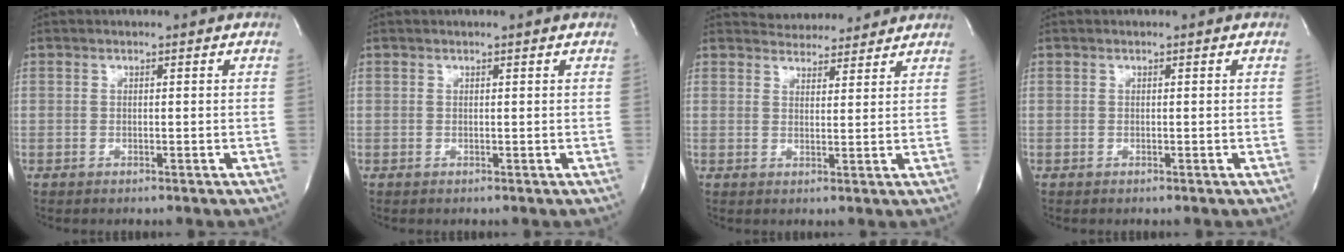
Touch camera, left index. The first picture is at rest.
{"total": 0.0}
{"total": 6.7, "force": [6.4, 1.6, 1.0], "torque": [-0.013, 0.011, 0.086]}
{"total": 0.0}